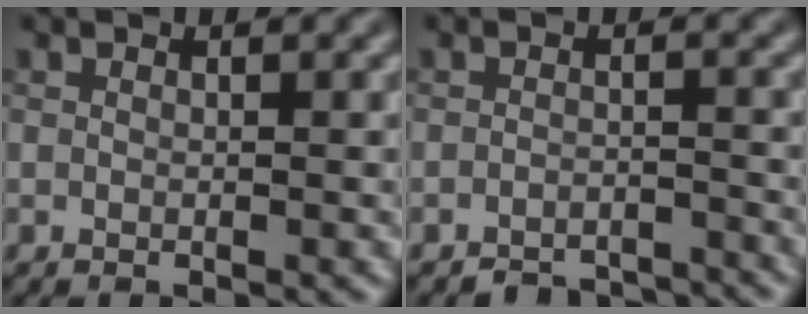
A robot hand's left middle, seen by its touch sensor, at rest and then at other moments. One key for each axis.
{"total": 3.3, "fx": -3.2, "fy": 0.5, "fz": 0.4, "tx": -0.003, "ty": -0.001, "tz": -0.051}